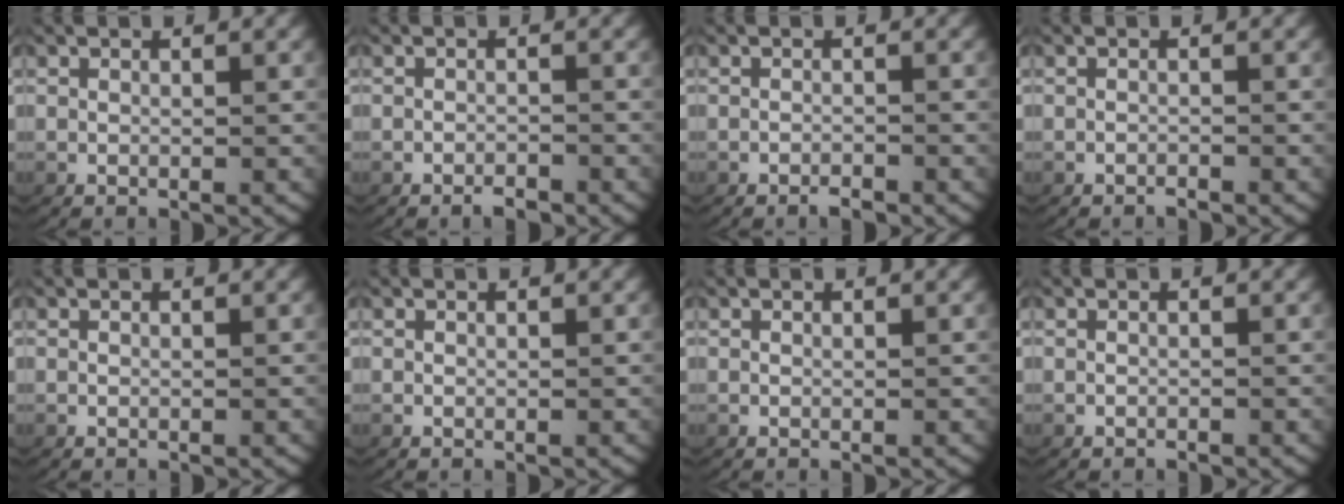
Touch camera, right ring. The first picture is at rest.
{"total": 1.6, "force": [-1.5, 0.4, 0.4], "torque": [-0.004, -0.005, -0.023]}
{"total": 1.3, "force": [-1.2, 0.2, 0.3], "torque": [-0.003, -0.005, -0.020]}
{"total": 0.8, "force": [-0.8, 0.0, 0.0], "torque": [-0.003, -0.006, -0.012]}
{"total": 0.0}
{"total": 0.0}
{"total": 0.0}
{"total": 0.5, "force": [-0.5, 0.0, 0.0], "torque": [-0.004, -0.006, -0.006]}